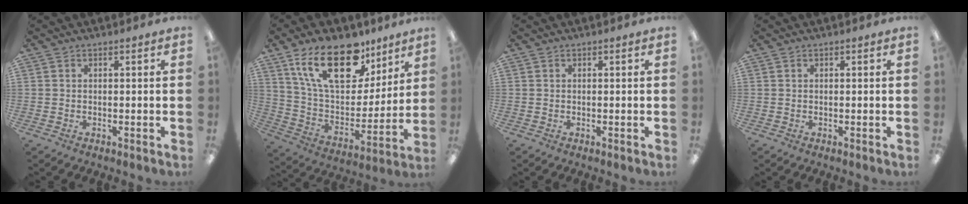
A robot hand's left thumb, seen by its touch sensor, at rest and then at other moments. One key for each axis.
{"total": 22.1, "fx": 13.3, "fy": 11.3, "fz": 13.5, "tx": -0.232, "ty": -0.063, "tz": 0.234}
{"total": 0.0}
{"total": 0.0}